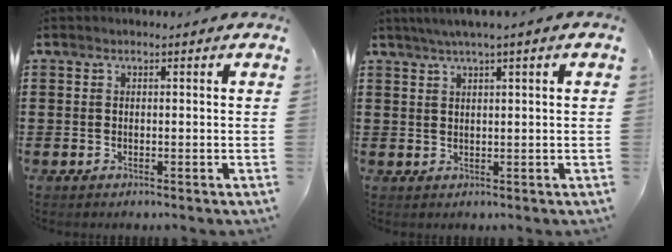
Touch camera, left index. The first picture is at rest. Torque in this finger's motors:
{"motor_torque": [1.15, -0.99, 0.58, 0.13]}